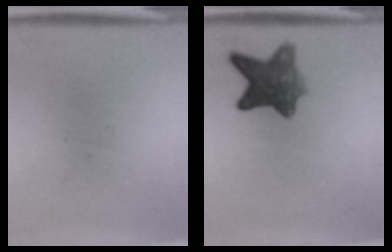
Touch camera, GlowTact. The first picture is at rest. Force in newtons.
{"total": 7.6}